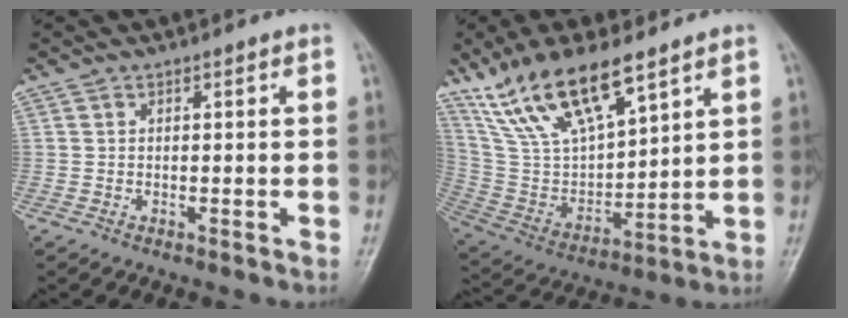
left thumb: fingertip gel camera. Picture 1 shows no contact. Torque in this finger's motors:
{"motor_torque": [1.82, 1.84, 1.37, -1.40, 0.21]}